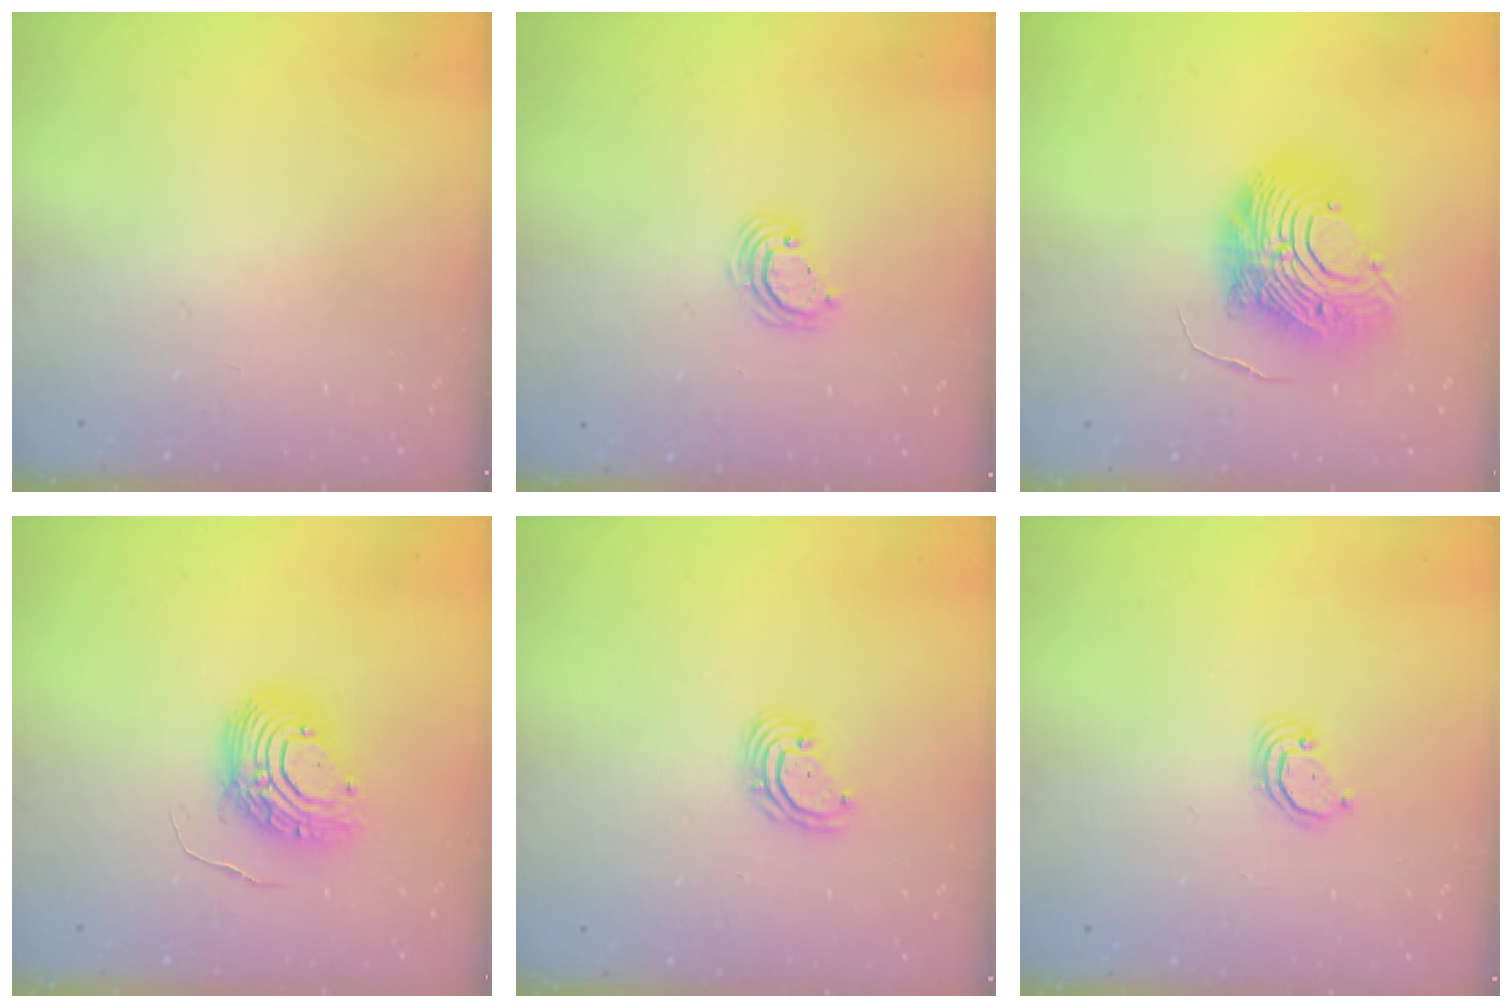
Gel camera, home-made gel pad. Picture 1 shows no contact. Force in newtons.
{"total": 4.4, "press": 4.4, "slide": 0.2}
{"total": 15.3, "press": 15.2, "slide": 1.6}
{"total": 9.8, "press": 9.7, "slide": 1.0}
{"total": 5.1, "press": 5.0, "slide": 0.6}
{"total": 3.2, "press": 3.2, "slide": 0.2}